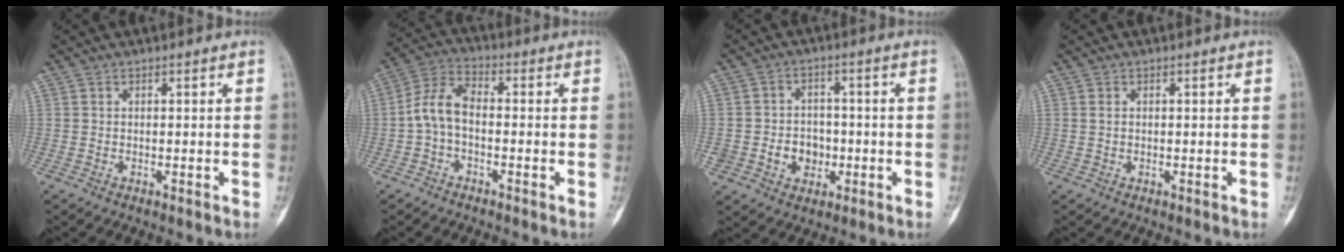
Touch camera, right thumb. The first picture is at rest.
{"total": 7.1, "force": [-1.2, 3.9, 5.8], "torque": [-0.116, 0.027, -0.037]}
{"total": 6.7, "force": [-1.5, 5.7, 3.3], "torque": [-0.018, 0.016, -0.020]}
{"total": 1.1, "force": [0.3, 0.7, 0.7], "torque": [-0.012, 0.000, 0.010]}